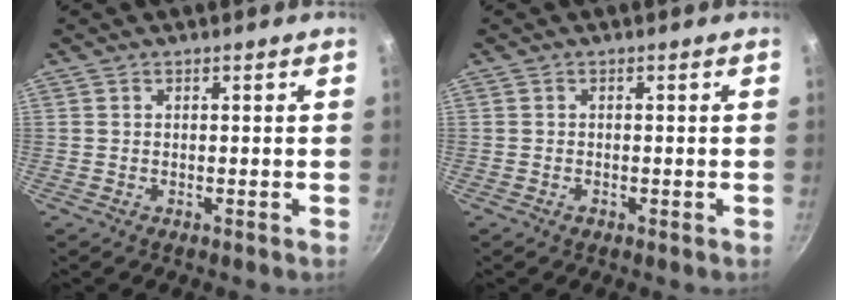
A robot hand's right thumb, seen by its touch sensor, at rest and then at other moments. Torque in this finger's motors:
{"motor_torque": [-0.22, 0.28, -0.57, 0.06, -0.06]}